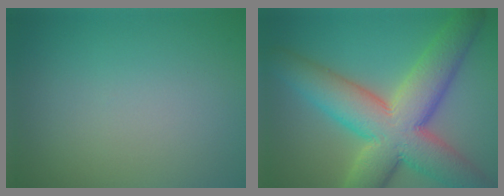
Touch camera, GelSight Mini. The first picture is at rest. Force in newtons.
{"total": 11.8, "press": 11.8, "slide": 0.7}